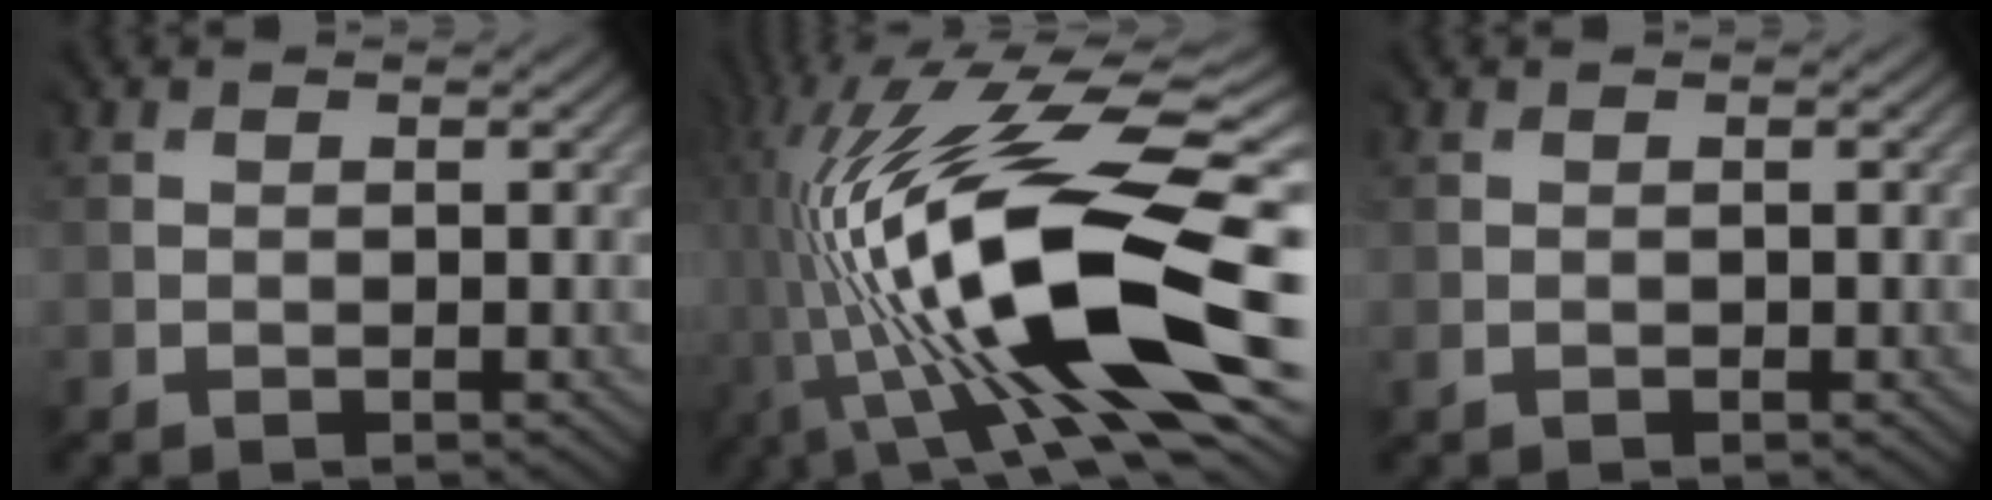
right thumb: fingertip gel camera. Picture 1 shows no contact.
{"total": 17.6, "force": [-2.6, 6.1, 16.3], "torque": [-0.322, -0.006, -0.053]}
{"total": 0.0}